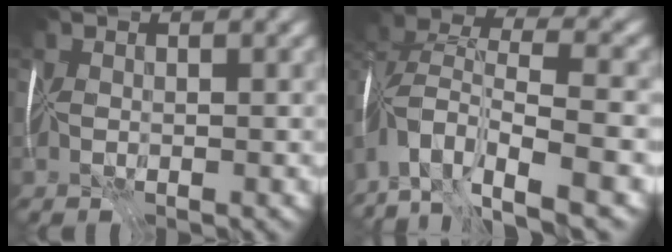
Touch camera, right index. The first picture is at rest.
{"total": 11.3, "force": [-8.2, 3.8, 6.8], "torque": [-0.148, -0.001, -0.131]}